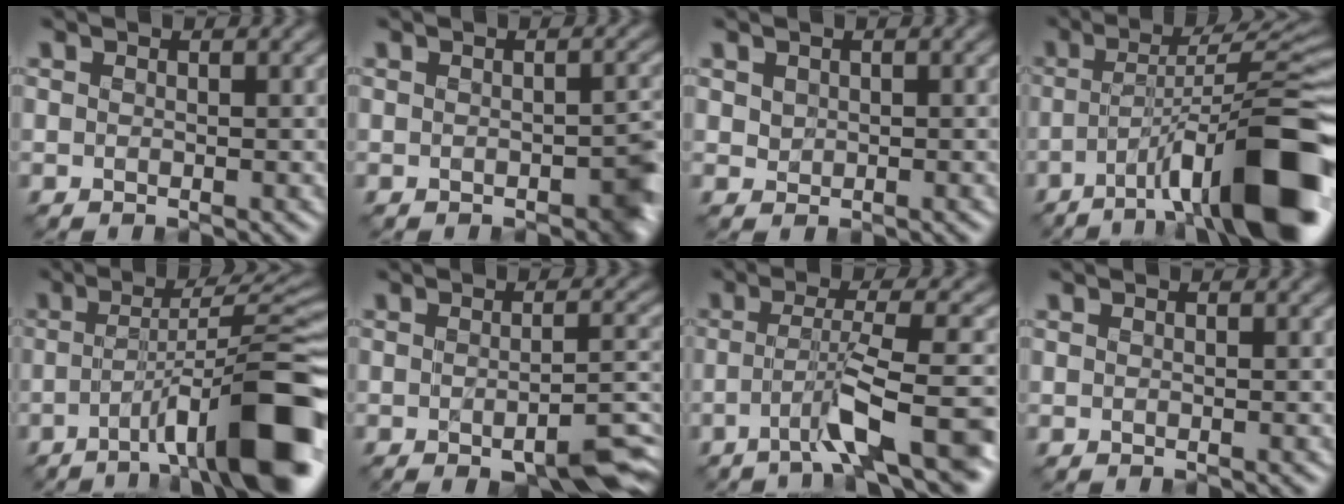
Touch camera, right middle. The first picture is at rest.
{"total": 3.9, "force": [-1.4, 2.3, 2.9], "torque": [-0.035, -0.004, -0.027]}
{"total": 1.2, "force": [0.6, 0.9, 0.7], "torque": [-0.029, 0.004, 0.024]}
{"total": 11.7, "force": [-5.3, 0.9, 10.3], "torque": [-0.137, 0.022, -0.094]}
{"total": 10.2, "force": [-4.7, 0.7, 9.0], "torque": [-0.121, 0.025, -0.087]}
{"total": 5.5, "force": [-3.0, 1.6, 4.3], "torque": [-0.052, -0.010, -0.046]}
{"total": 5.5, "force": [-3.0, -0.5, 4.5], "torque": [-0.081, 0.008, -0.062]}
{"total": 0.0}